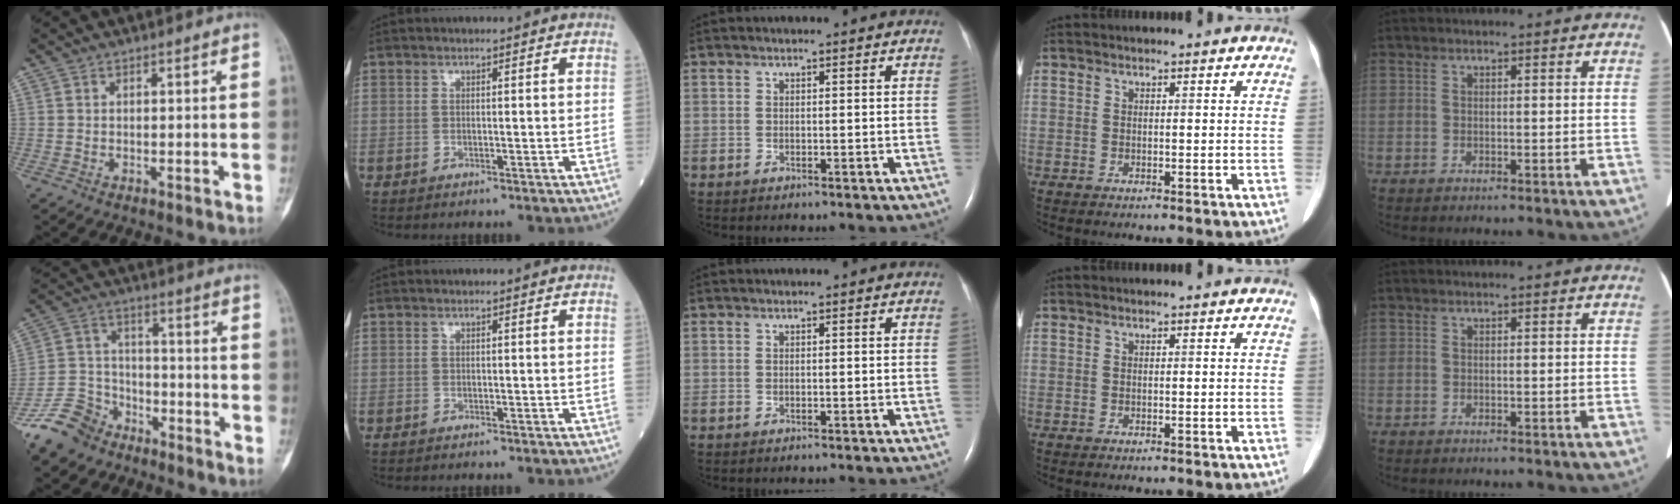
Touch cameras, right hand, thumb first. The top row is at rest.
{"thumb": {"total": 9.3, "force": [-7.1, 5.5, 2.2], "torque": [-0.031, 0.048, -0.148]}}